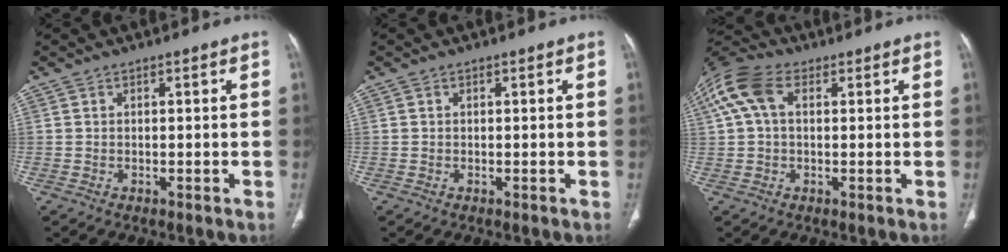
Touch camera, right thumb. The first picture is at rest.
{"total": 0.0}
{"total": 10.7, "force": [3.0, 6.7, 7.8], "torque": [-0.180, 0.036, 0.054]}